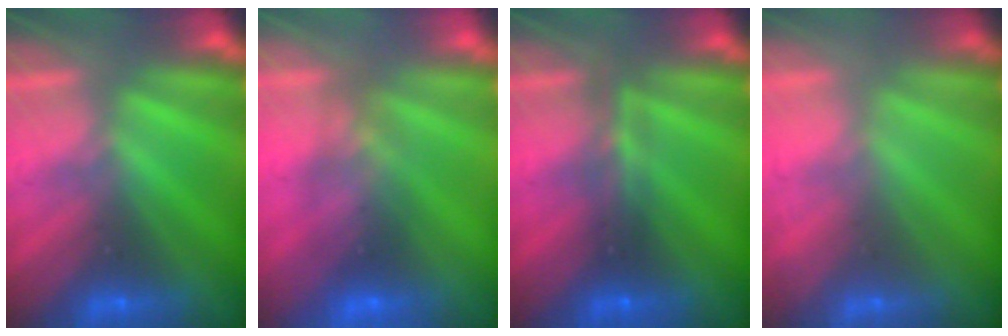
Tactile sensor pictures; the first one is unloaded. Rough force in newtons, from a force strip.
{"total": 10.3}
{"total": 2.3}
{"total": 2.2}